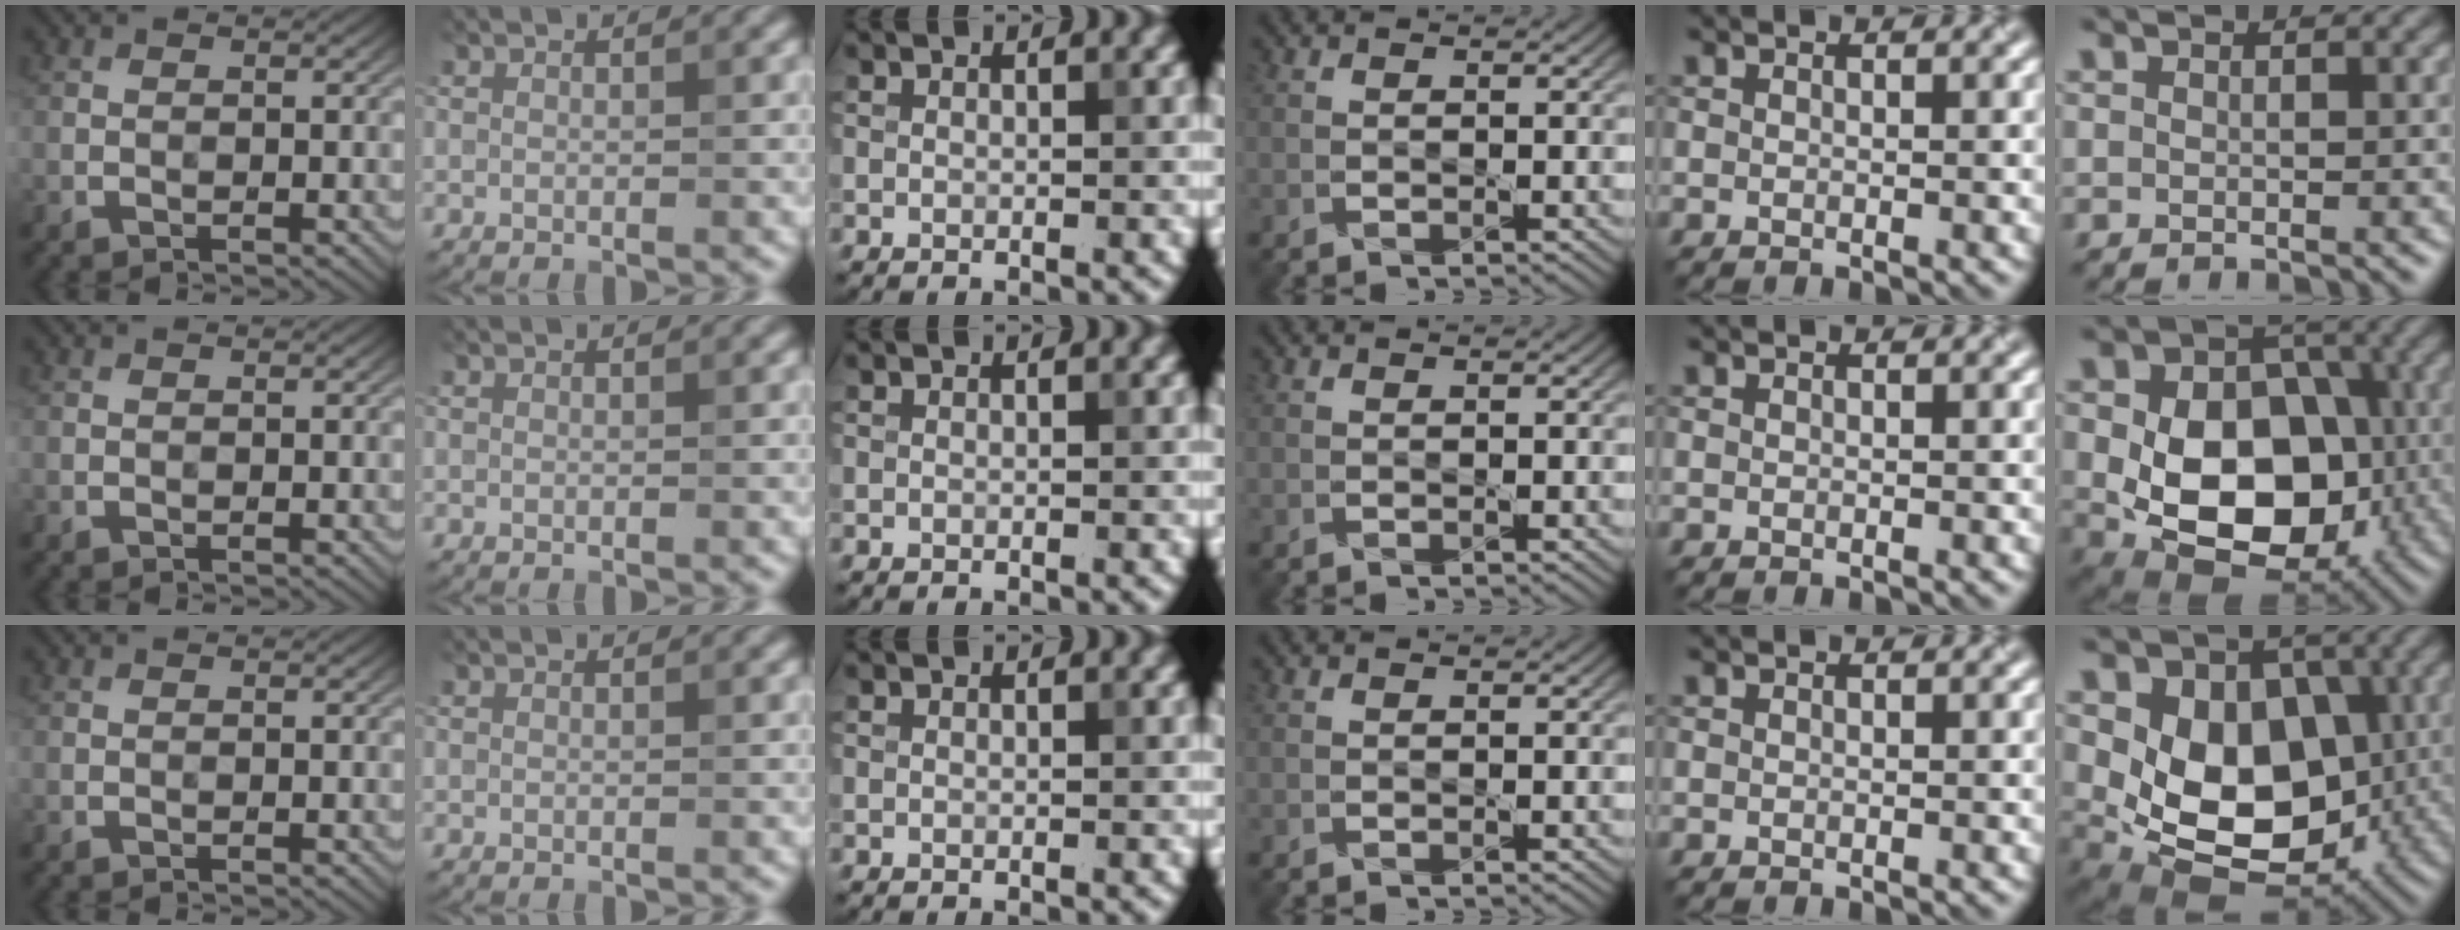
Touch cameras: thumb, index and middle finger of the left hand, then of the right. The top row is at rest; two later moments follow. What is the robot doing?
{"motion": "pour", "object": "pitcher"}